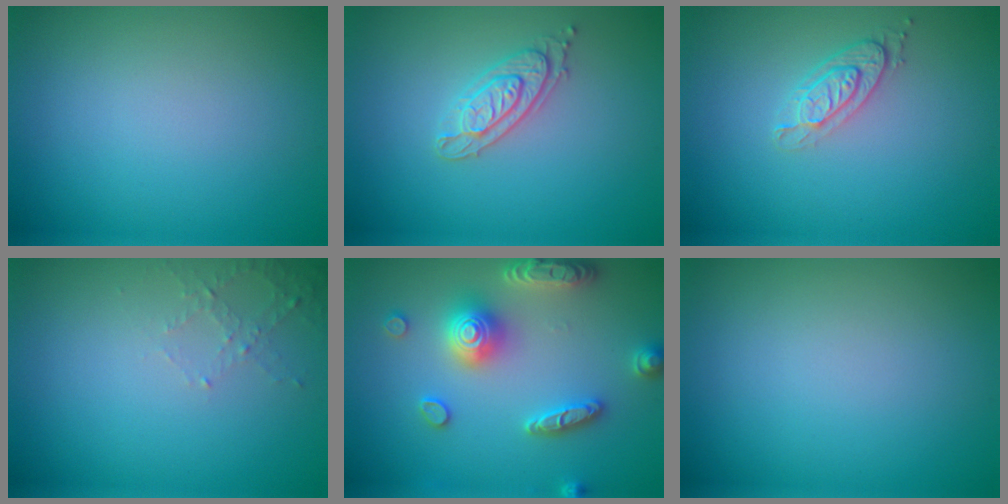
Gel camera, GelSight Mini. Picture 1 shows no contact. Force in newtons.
{"total": 2.4, "press": 2.2, "slide": 0.8}
{"total": 2.1, "press": 1.9, "slide": 0.8}
{"total": 1.3, "press": 1.3, "slide": 0.4}
{"total": 5.5, "press": 5.4, "slide": 0.9}
{"total": 0.0}